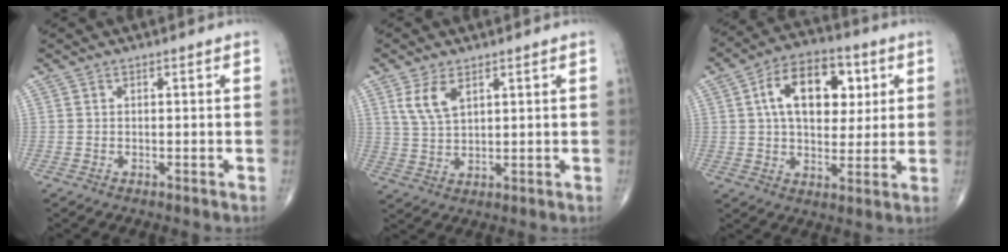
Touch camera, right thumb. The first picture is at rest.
{"total": 5.7, "force": [2.8, 2.7, 4.1], "torque": [-0.081, -0.010, 0.065]}
{"total": 15.6, "force": [4.2, 9.5, 11.6], "torque": [-0.148, 0.004, 0.064]}